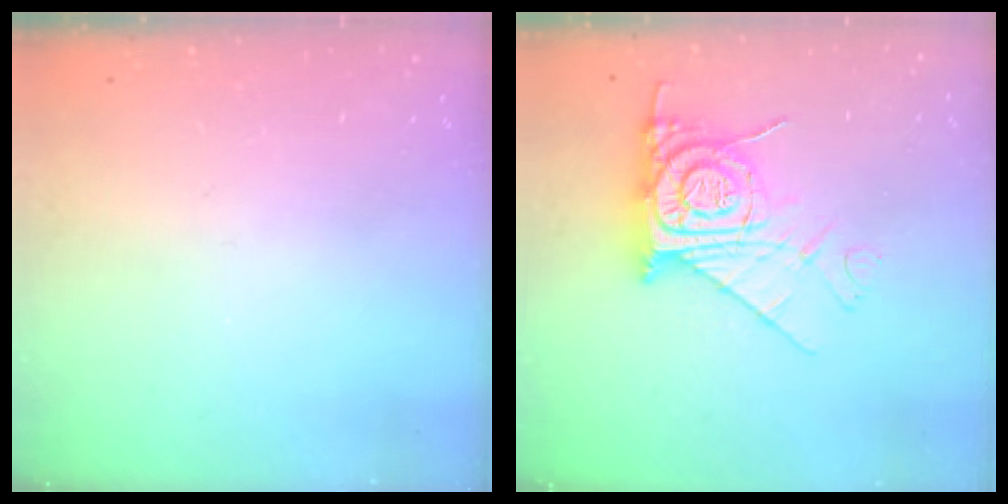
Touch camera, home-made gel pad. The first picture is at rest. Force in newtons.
{"total": 12.8, "press": 12.7, "slide": 1.2}